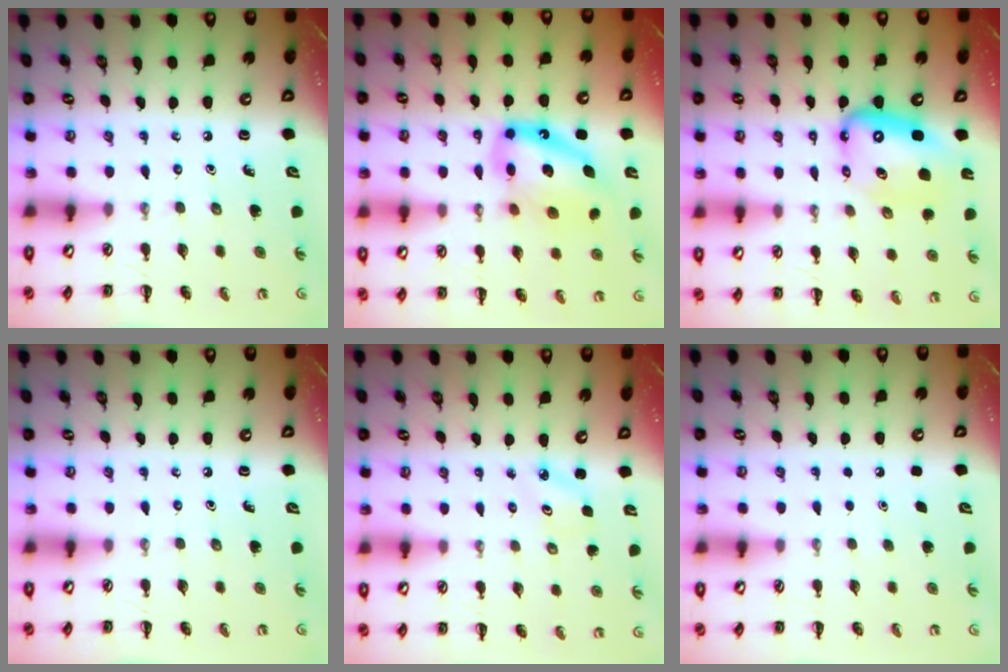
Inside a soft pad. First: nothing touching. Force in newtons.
{"total": 15.3, "press": 14.8, "slide": 3.9}
{"total": 12.4, "press": 11.9, "slide": 3.3}
{"total": 0.0}
{"total": 2.5, "press": 2.4, "slide": 0.5}
{"total": 1.6, "press": 1.6, "slide": 0.1}